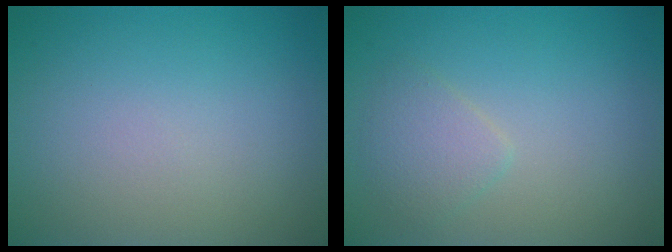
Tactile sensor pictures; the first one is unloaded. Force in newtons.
{"total": 1.8, "press": 1.8, "slide": 0.0}